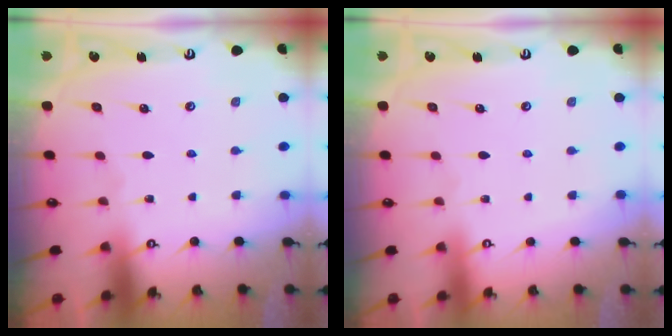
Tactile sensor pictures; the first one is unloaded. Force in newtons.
{"total": 3.9, "press": 3.9, "slide": 0.1}